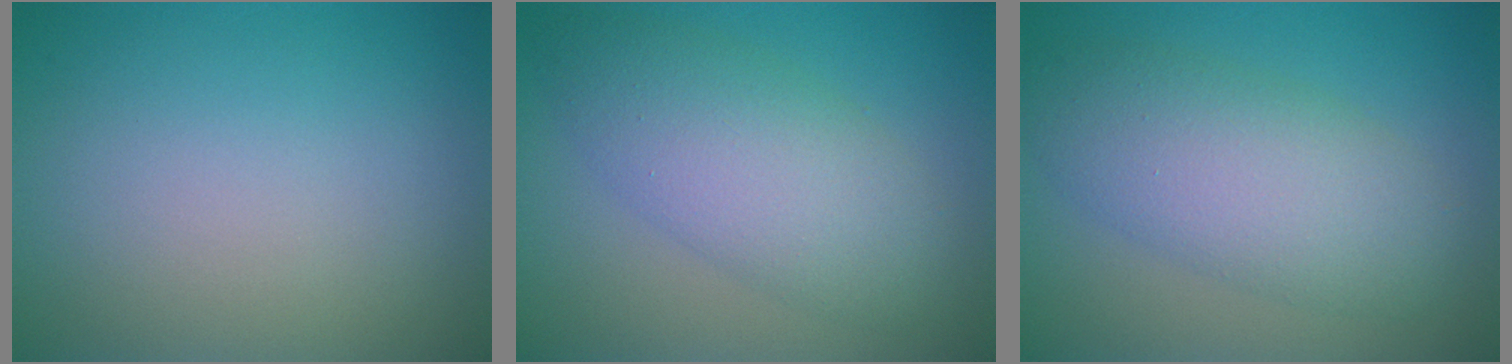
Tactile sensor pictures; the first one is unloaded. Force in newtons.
{"total": 6.3, "press": 6.3, "slide": 0.2}
{"total": 6.4, "press": 6.4, "slide": 0.3}